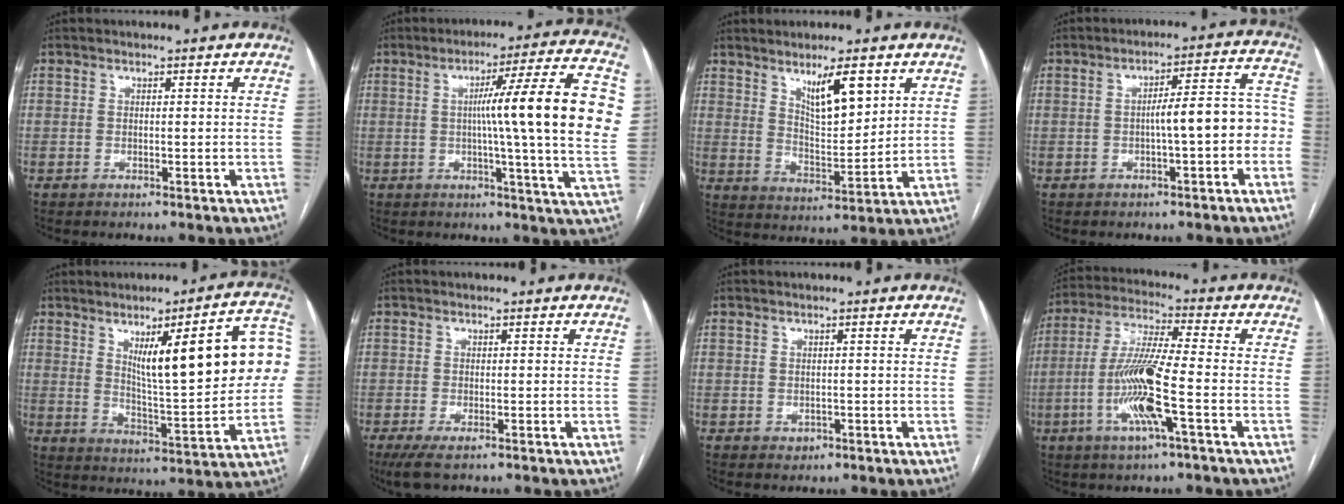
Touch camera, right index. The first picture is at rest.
{"total": 18.7, "force": [2.4, -0.9, 18.5], "torque": [-0.245, 0.006, 0.020]}
{"total": 8.3, "force": [4.7, 1.9, 6.5], "torque": [-0.116, -0.008, 0.088]}
{"total": 8.2, "force": [-1.7, 1.7, 7.8], "torque": [-0.100, 0.041, -0.023]}
{"total": 19.2, "force": [4.7, 3.2, 18.4], "torque": [-0.245, 0.015, 0.069]}
{"total": 3.4, "force": [-1.9, 1.0, 2.6], "torque": [-0.052, -0.008, -0.031]}
{"total": 1.1, "force": [-0.3, 0.9, 0.4], "torque": [-0.004, 0.002, -0.001]}
{"total": 12.2, "force": [-3.5, 0.2, 11.7], "torque": [-0.241, -0.007, -0.073]}